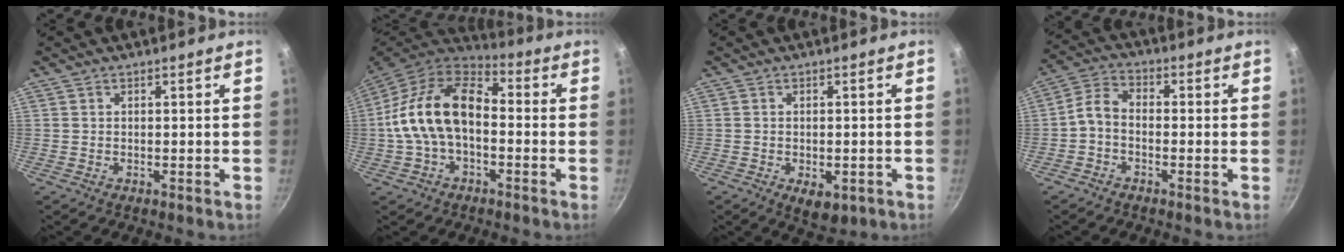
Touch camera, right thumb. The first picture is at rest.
{"total": 17.1, "force": [-1.3, 10.5, 13.5], "torque": [-0.227, 0.044, -0.040]}
{"total": 5.3, "force": [-1.8, 3.0, 4.0], "torque": [-0.042, 0.001, -0.017]}
{"total": 4.9, "force": [-1.5, 3.2, 3.4], "torque": [-0.071, 0.032, -0.043]}